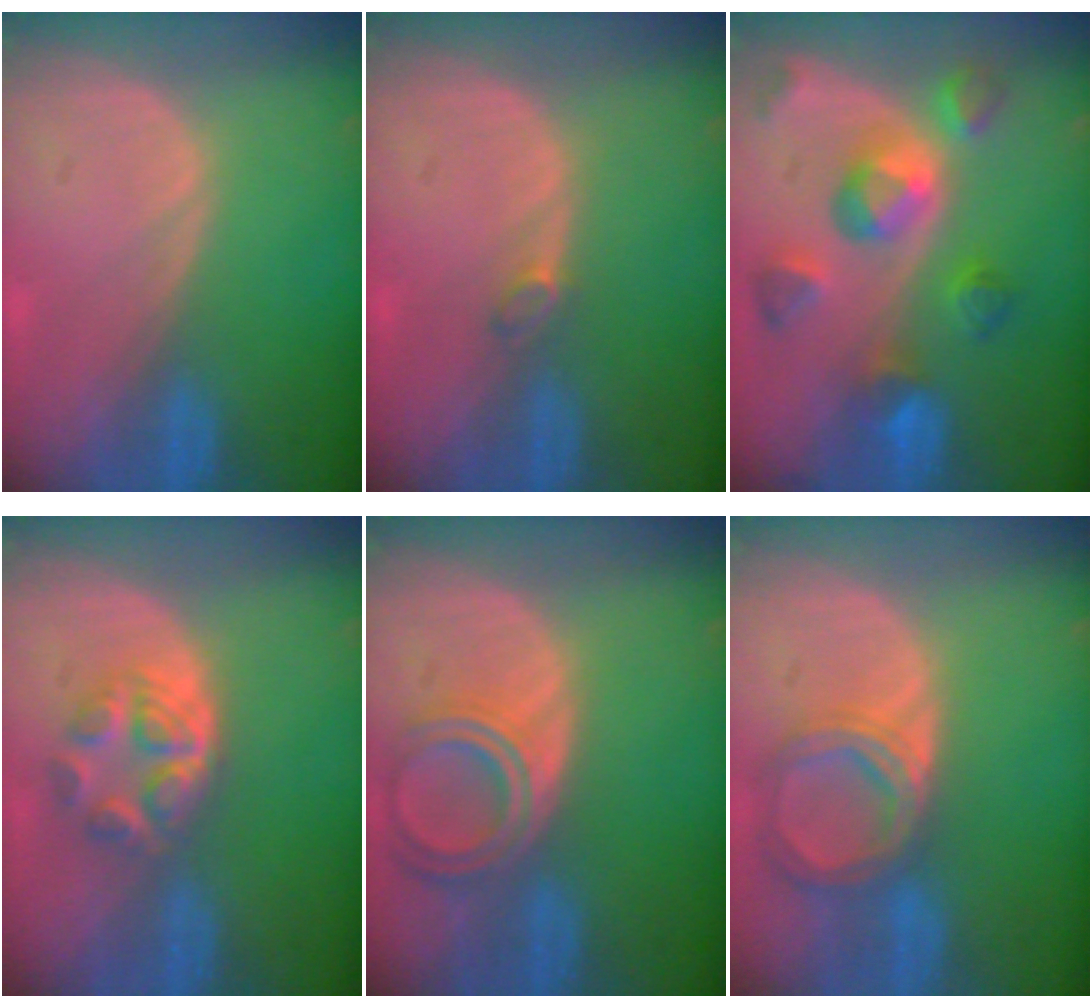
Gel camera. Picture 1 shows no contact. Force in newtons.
{"total": 1.2, "press": 1.2, "slide": 0.4}
{"total": 9.7, "press": 8.8, "slide": 4.1}
{"total": 6.3, "press": 5.3, "slide": 3.4}
{"total": 6.7, "press": 6.1, "slide": 2.8}
{"total": 6.7, "press": 6.1, "slide": 2.7}